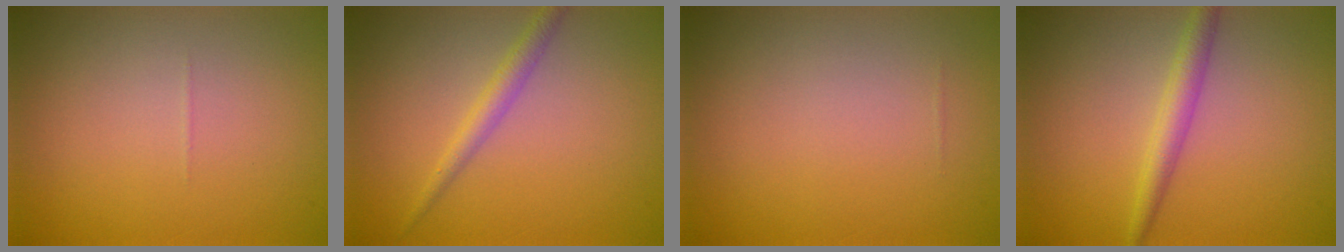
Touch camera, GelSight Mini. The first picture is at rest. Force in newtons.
{"total": 1.9, "press": 1.9, "slide": 0.0}
{"total": 0.0}
{"total": 2.4, "press": 2.4, "slide": 0.0}